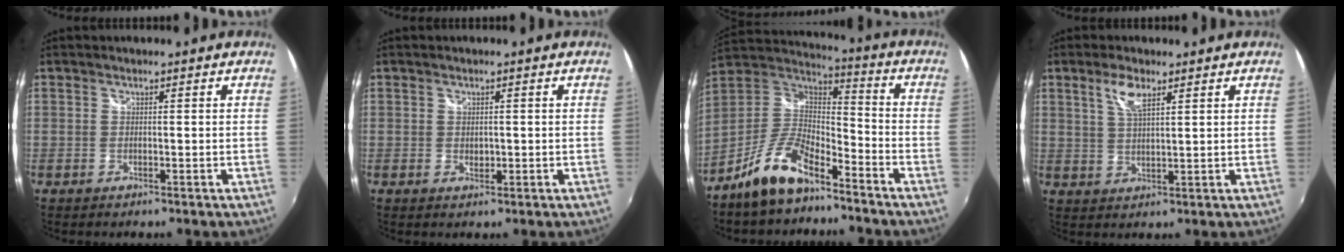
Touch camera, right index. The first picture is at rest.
{"total": 1.3, "force": [0.0, 1.0, 0.8], "torque": [-0.010, -0.002, 0.001]}
{"total": 13.4, "force": [-9.1, 5.1, 8.4], "torque": [-0.188, 0.006, -0.173]}
{"total": 4.8, "force": [2.7, 1.5, 3.7], "torque": [-0.071, 0.004, 0.053]}